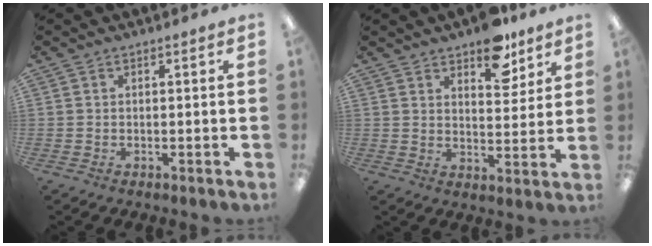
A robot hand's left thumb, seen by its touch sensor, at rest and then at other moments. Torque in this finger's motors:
{"motor_torque": [1.11, 0.71, 0.72, -0.78, 0.04]}